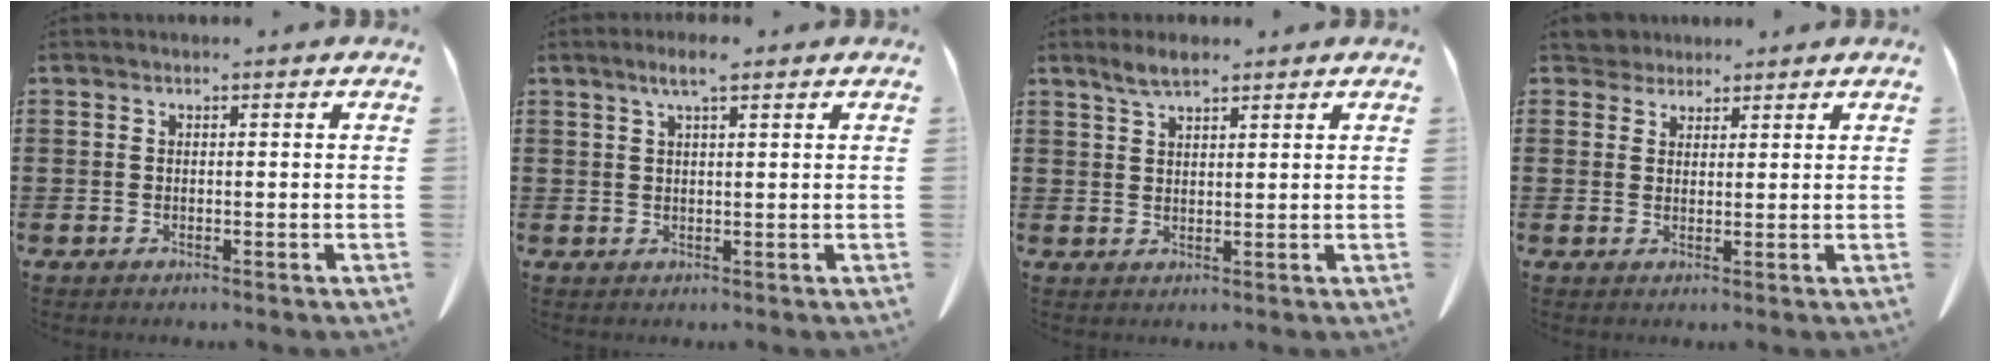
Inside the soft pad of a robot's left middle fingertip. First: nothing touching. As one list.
[{"total": 3.3, "force": [2.1, 0.4, 2.6], "torque": [-0.054, 0.003, 0.037]}, {"total": 3.3, "force": [2.6, 0.8, 2.0], "torque": [-0.044, 0.001, 0.048]}, {"total": 2.9, "force": [2.7, 1.0, 0.1], "torque": [-0.004, -0.005, 0.053]}]